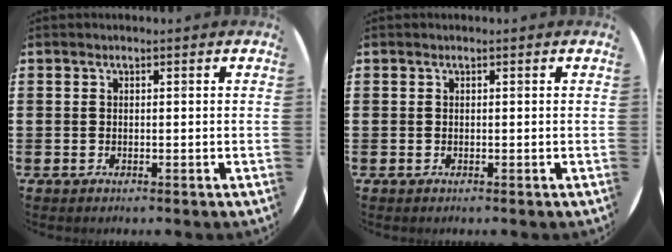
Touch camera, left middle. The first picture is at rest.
{"total": 0.0}